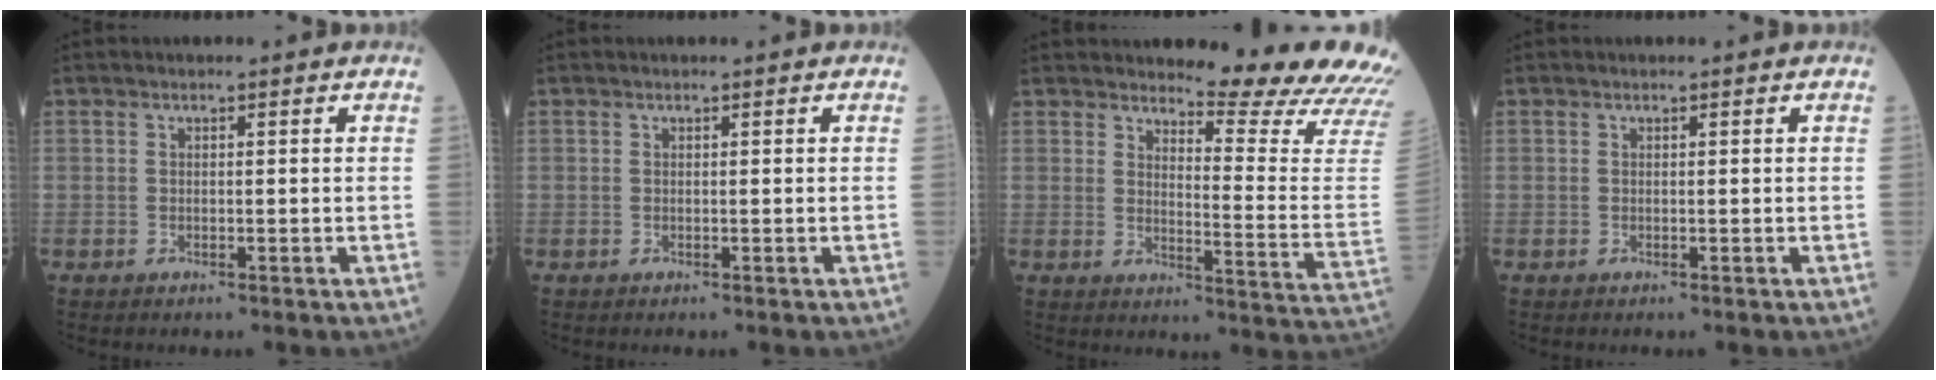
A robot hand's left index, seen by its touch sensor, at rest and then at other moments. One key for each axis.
{"total": 0.0}
{"total": 15.0, "fx": 14.5, "fy": -0.6, "fz": 4.0, "tx": -0.054, "ty": -0.127, "tz": 0.153}
{"total": 0.0}